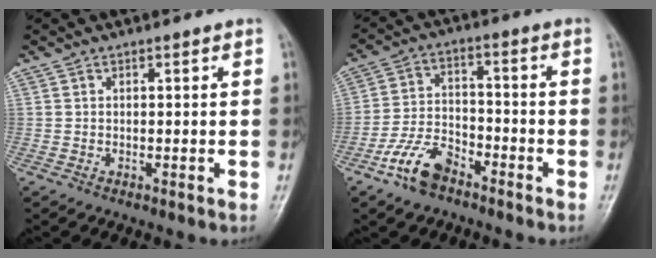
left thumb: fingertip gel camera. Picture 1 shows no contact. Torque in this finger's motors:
{"motor_torque": [0.03, 0.87, 0.42, 0.32, 0.04]}